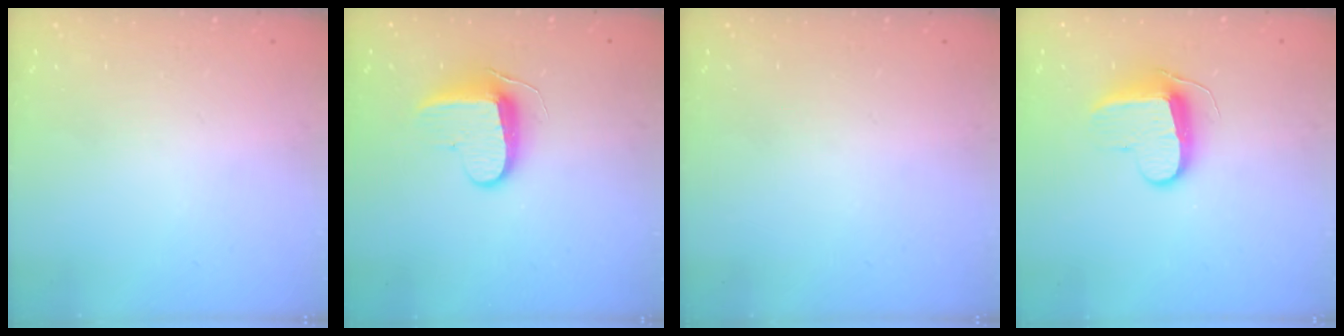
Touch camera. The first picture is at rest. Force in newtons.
{"total": 10.4, "press": 10.3, "slide": 0.9}
{"total": 0.0}
{"total": 9.9, "press": 9.9, "slide": 0.1}